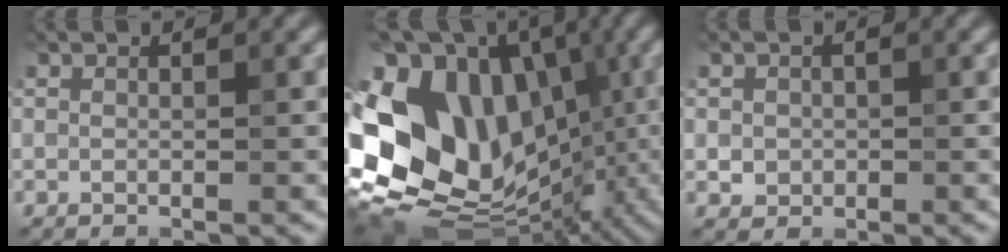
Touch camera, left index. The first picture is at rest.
{"total": 18.9, "force": [-1.2, 14.5, 12.0], "torque": [-0.205, 0.004, 0.001]}
{"total": 1.4, "force": [0.0, 1.4, 0.5], "torque": [-0.003, -0.005, -0.001]}